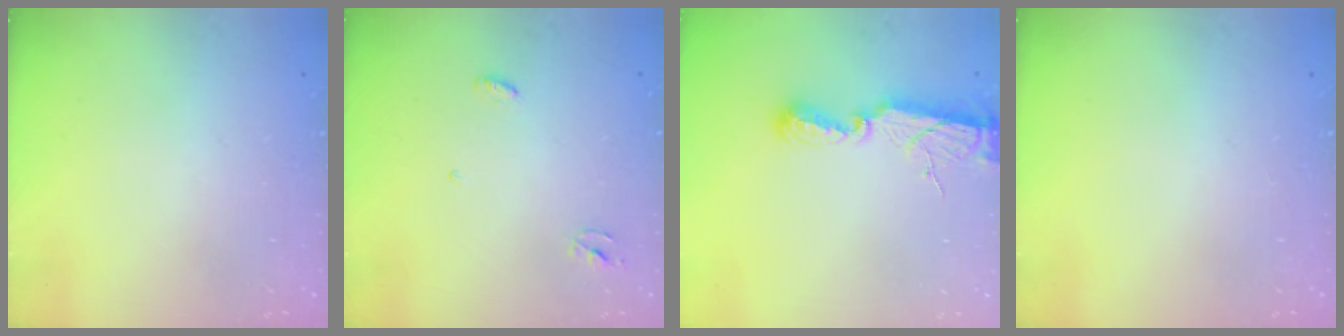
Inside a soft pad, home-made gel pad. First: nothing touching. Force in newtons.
{"total": 3.3, "press": 3.3, "slide": 0.3}
{"total": 8.4, "press": 8.4, "slide": 0.5}
{"total": 0.0}